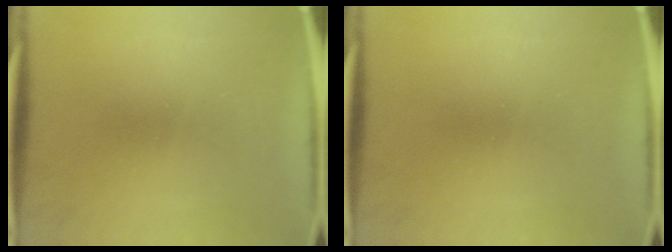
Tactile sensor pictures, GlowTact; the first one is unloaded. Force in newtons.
{"total": 0.0}